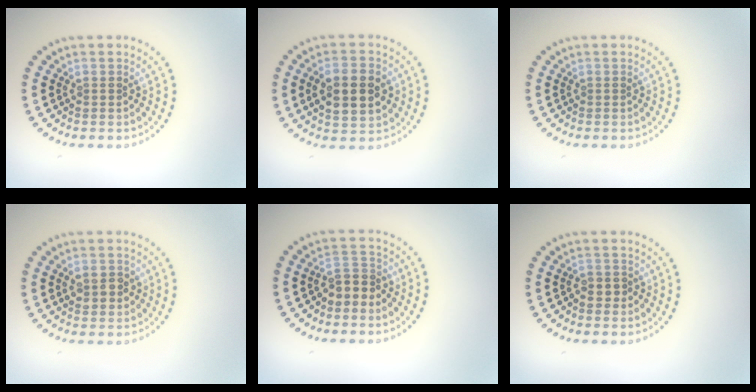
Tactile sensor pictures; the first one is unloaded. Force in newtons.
{"total": 5.6, "press": 5.6, "slide": 0.4}
{"total": 0.0}
{"total": 1.9, "press": 1.9, "slide": 0.1}
{"total": 2.4, "press": 2.1, "slide": 1.1}
{"total": 0.8, "press": 0.8, "slide": 0.3}